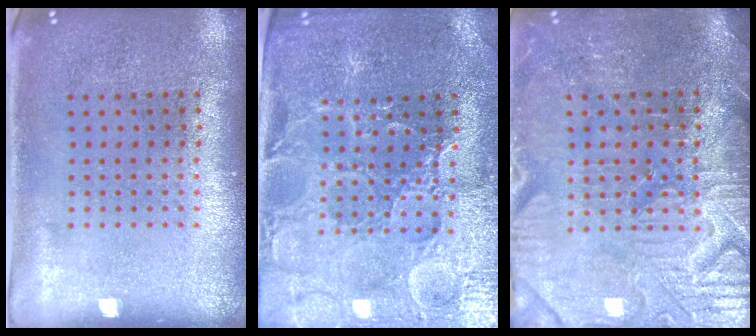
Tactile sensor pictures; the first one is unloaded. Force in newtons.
{"total": 3.4, "press": 3.3, "slide": 0.7}
{"total": 3.9, "press": 3.8, "slide": 1.0}